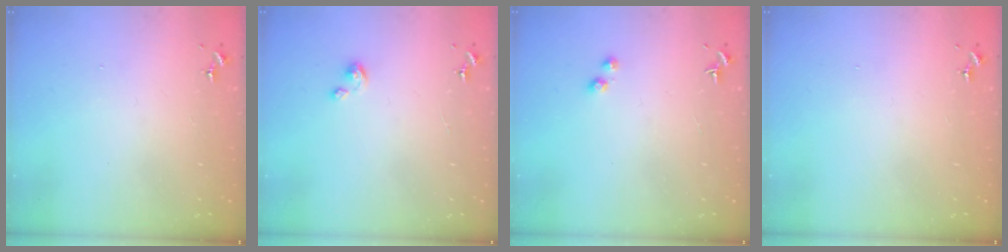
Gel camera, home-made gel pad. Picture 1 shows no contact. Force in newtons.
{"total": 2.1, "press": 2.1, "slide": 0.1}
{"total": 2.4, "press": 2.3, "slide": 0.9}
{"total": 0.0}